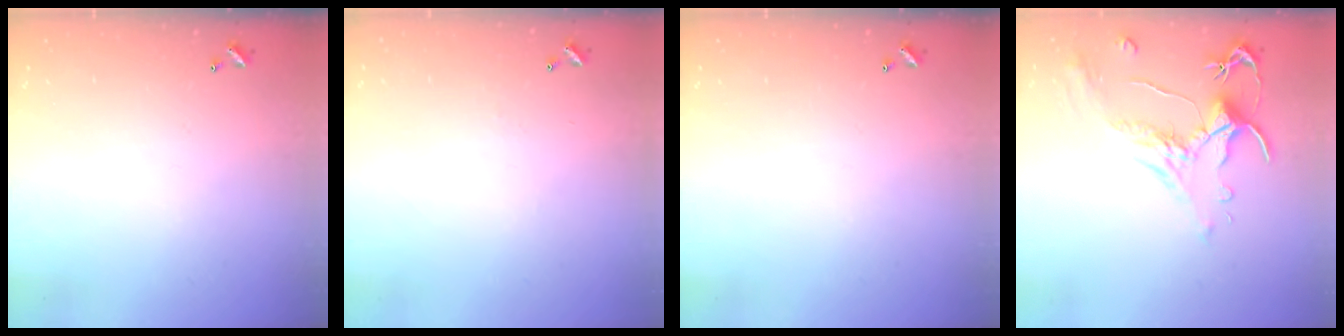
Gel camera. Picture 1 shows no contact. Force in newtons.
{"total": 2.5, "press": 2.4, "slide": 0.6}
{"total": 0.0}
{"total": 1.8, "press": 1.3, "slide": 1.3}